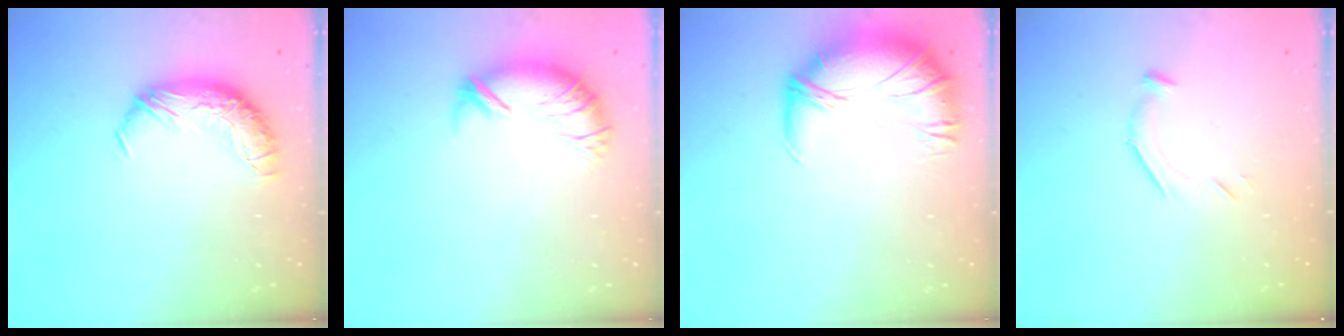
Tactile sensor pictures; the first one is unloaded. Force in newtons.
{"total": 2.6, "press": 1.5, "slide": 2.1}
{"total": 2.8, "press": 1.4, "slide": 2.5}
{"total": 6.0, "press": 5.9, "slide": 1.1}